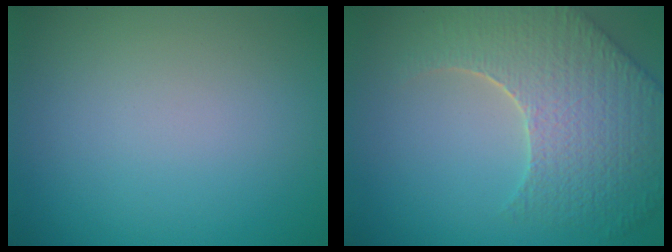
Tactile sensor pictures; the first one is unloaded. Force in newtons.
{"total": 7.9, "press": 5.9, "slide": 5.3}